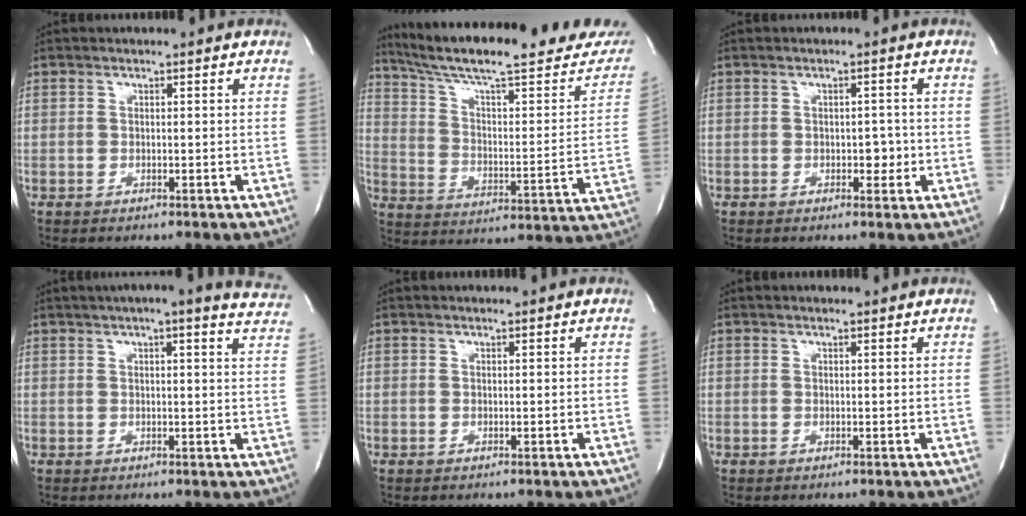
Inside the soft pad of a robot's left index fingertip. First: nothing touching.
{"total": 28.9, "force": [24.7, 4.3, 14.5], "torque": [-0.224, -0.042, 0.335]}
{"total": 2.2, "force": [-0.4, 1.3, 1.6], "torque": [-0.018, 0.003, -0.004]}
{"total": 14.7, "force": [12.8, 1.4, 7.0], "torque": [-0.092, -0.003, 0.138]}
{"total": 0.6, "force": [0.6, 0.1, 0.2], "torque": [-0.011, 0.001, 0.010]}
{"total": 1.1, "force": [1.0, 0.3, 0.4], "torque": [-0.014, 0.006, 0.017]}